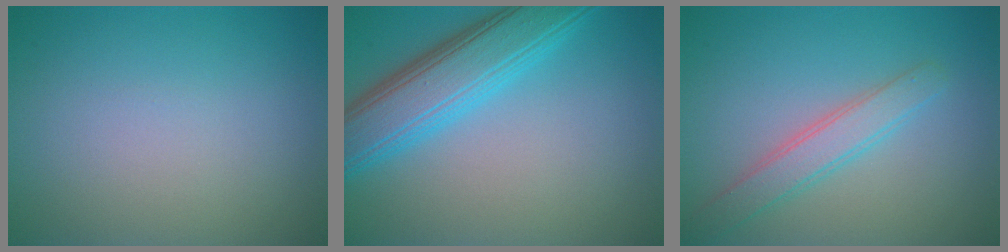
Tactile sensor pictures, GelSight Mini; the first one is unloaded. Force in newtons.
{"total": 7.0, "press": 7.0, "slide": 0.2}
{"total": 2.8, "press": 2.8, "slide": 0.1}